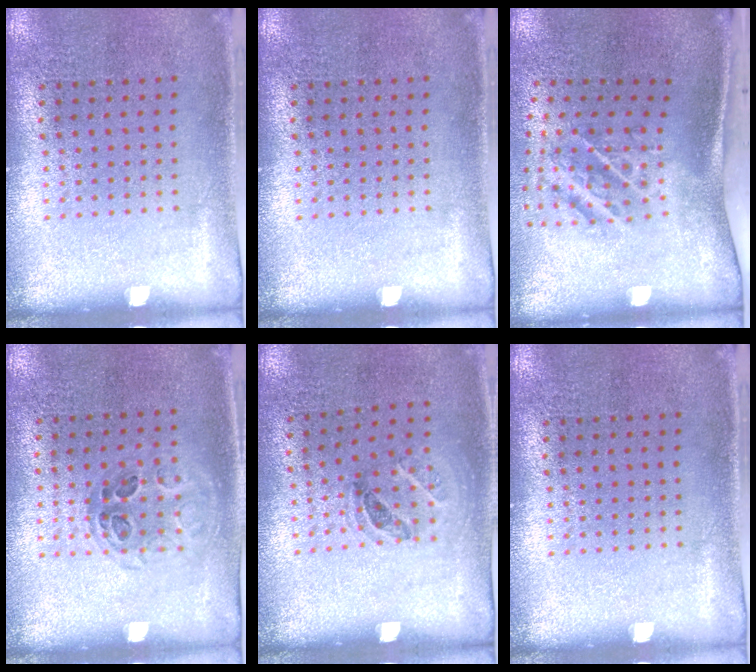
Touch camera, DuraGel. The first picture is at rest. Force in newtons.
{"total": 0.0}
{"total": 2.0, "press": 1.2, "slide": 1.6}
{"total": 0.9, "press": 0.8, "slide": 0.4}
{"total": 1.1, "press": 0.7, "slide": 0.9}
{"total": 0.0}